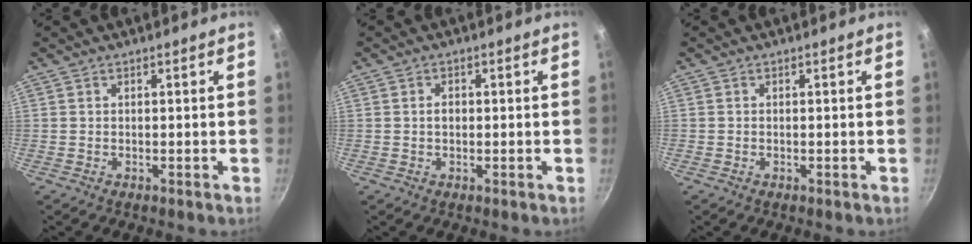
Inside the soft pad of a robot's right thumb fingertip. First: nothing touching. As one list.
[{"total": 1.6, "force": [0.0, 1.2, 1.1], "torque": [-0.013, 0.006, 0.000]}, {"total": 0.0}]